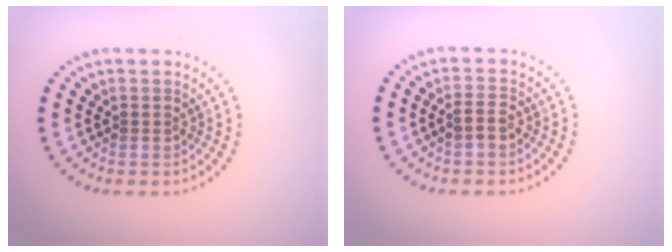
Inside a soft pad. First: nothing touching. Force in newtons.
{"total": 1.2, "press": 1.0, "slide": 0.5}